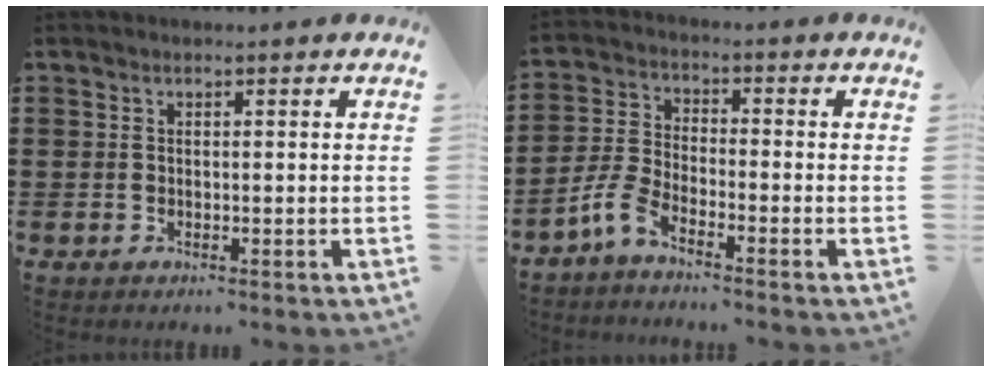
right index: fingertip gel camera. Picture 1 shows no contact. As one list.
[{"total": 4.7, "force": [-3.7, 0.9, 2.7], "torque": [-0.083, -0.009, -0.079]}]